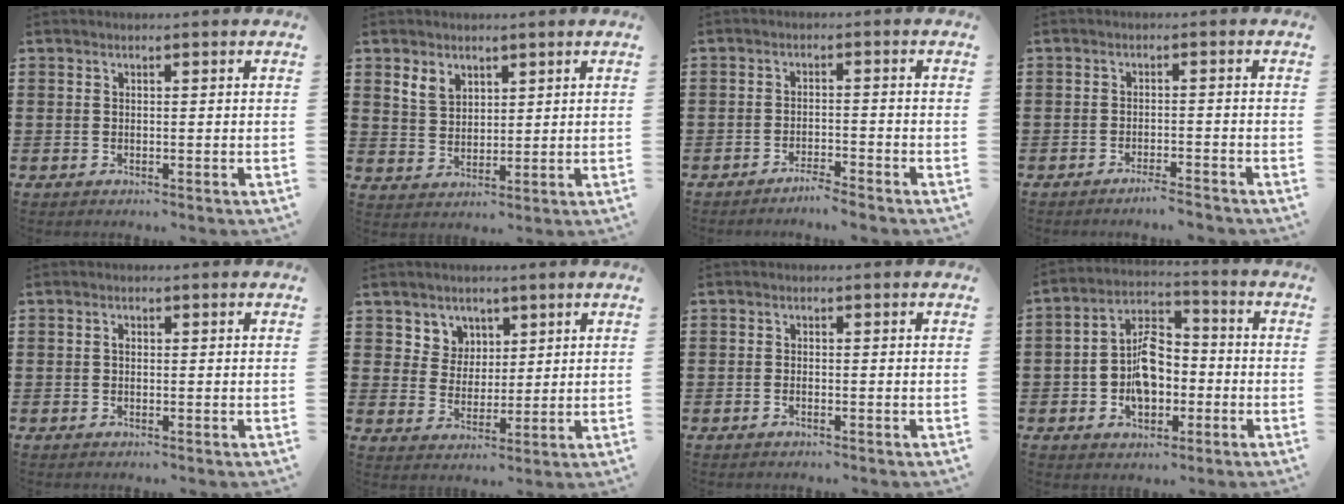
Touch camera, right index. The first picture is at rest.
{"total": 3.9, "force": [2.5, 2.7, 1.4], "torque": [-0.039, 0.012, 0.047]}
{"total": 2.5, "force": [-2.4, -0.1, 0.6], "torque": [-0.013, 0.002, -0.049]}
{"total": 2.3, "force": [-2.1, 0.0, 0.9], "torque": [-0.016, 0.002, -0.041]}
{"total": 0.9, "force": [0.0, 0.5, 0.7], "torque": [-0.014, 0.001, -0.001]}
{"total": 4.5, "force": [2.6, 3.7, 0.0], "torque": [-0.024, 0.010, 0.048]}
{"total": 0.6, "force": [-0.4, 0.1, 0.4], "torque": [-0.009, -0.005, -0.007]}
{"total": 7.9, "force": [-1.6, 5.3, 5.6], "torque": [-0.124, 0.009, -0.031]}